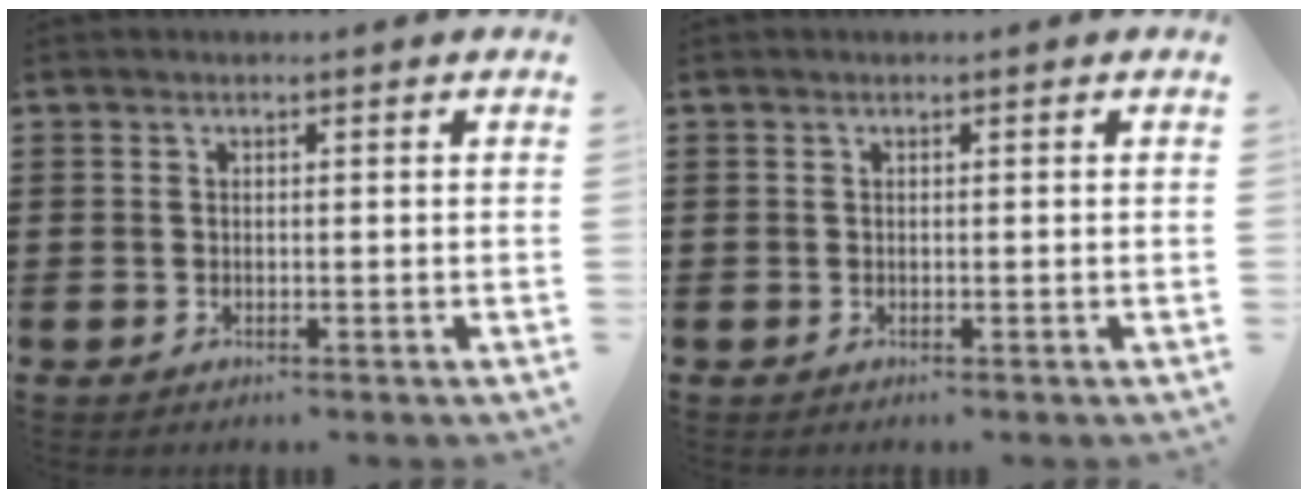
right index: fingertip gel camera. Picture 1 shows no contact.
{"total": 0.0}